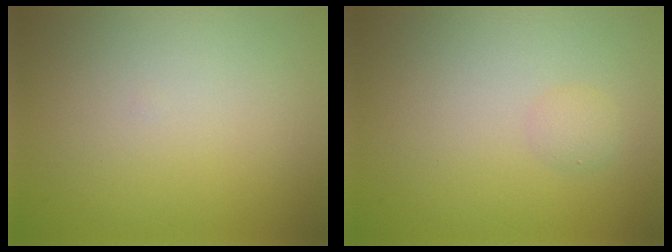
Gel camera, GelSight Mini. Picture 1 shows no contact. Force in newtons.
{"total": 1.1, "press": 1.1, "slide": 0.1}